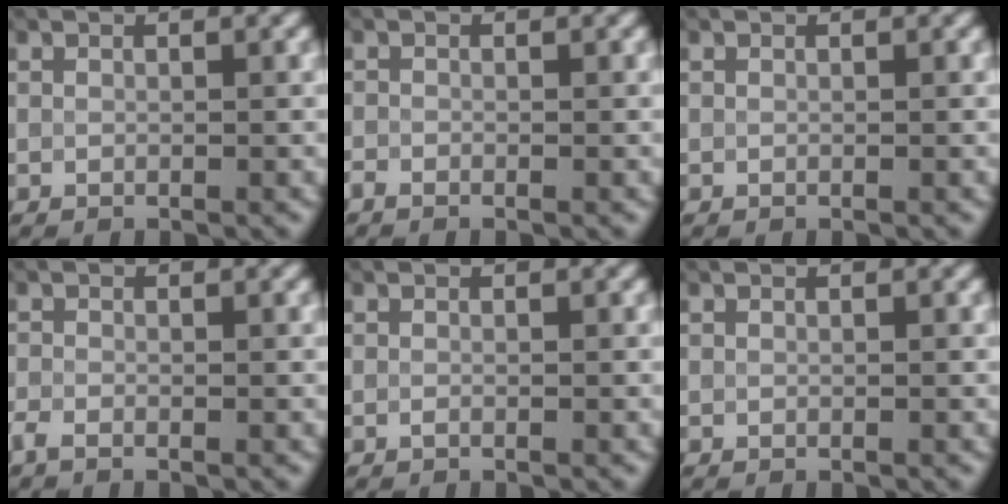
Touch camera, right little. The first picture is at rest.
{"total": 0.5, "force": [-0.4, 0.1, 0.2], "torque": [-0.002, -0.003, -0.011]}
{"total": 0.0}
{"total": 0.9, "force": [-0.7, 0.3, 0.6], "torque": [-0.014, -0.002, -0.019]}
{"total": 0.0}
{"total": 0.0}